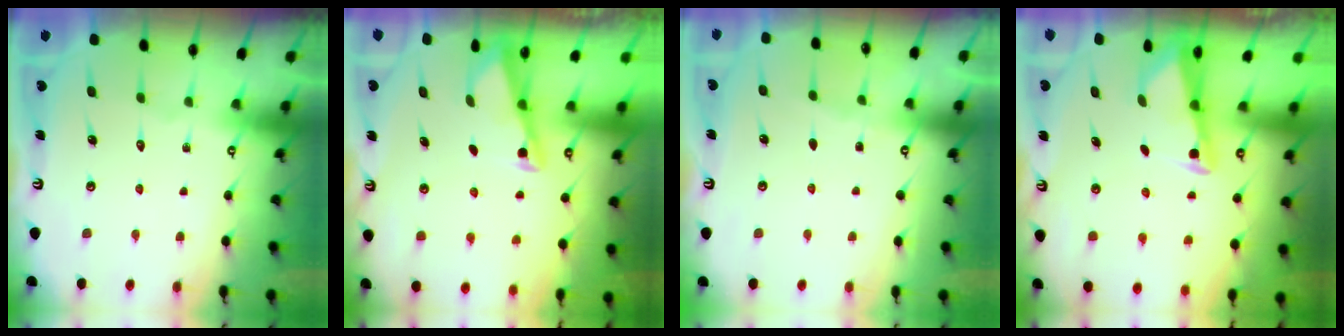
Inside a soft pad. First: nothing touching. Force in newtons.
{"total": 2.9, "press": 2.8, "slide": 0.4}
{"total": 1.9, "press": 1.9, "slide": 0.4}
{"total": 2.8, "press": 2.8, "slide": 0.2}